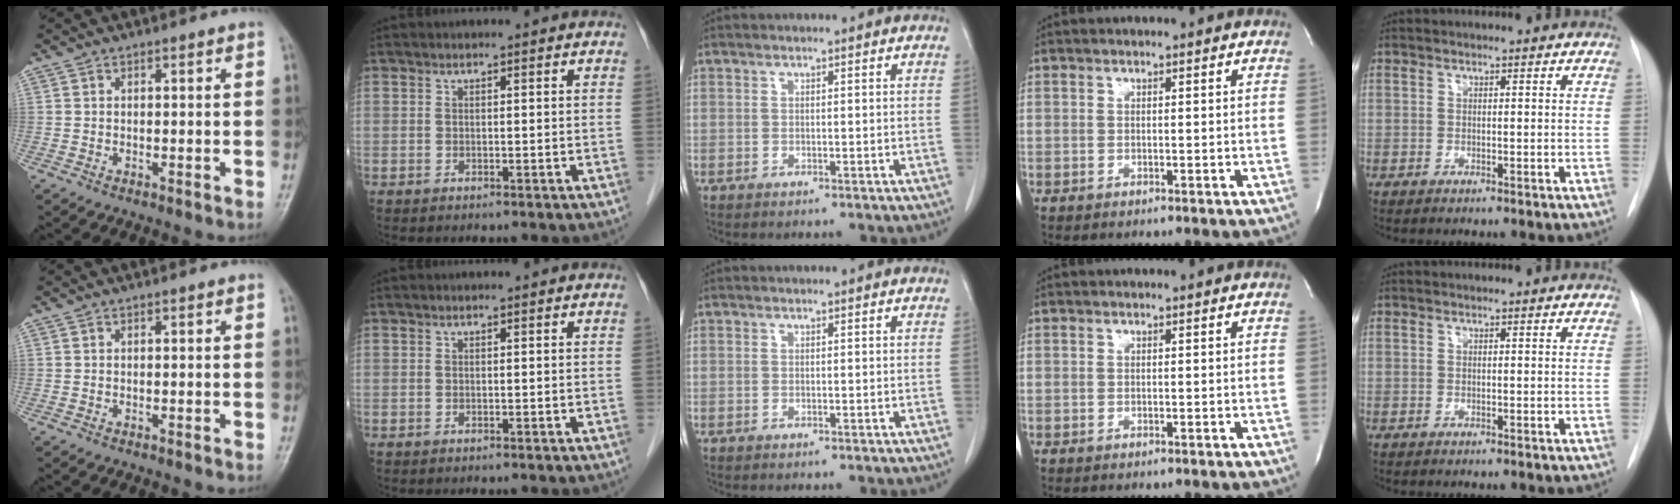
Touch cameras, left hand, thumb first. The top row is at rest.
{}